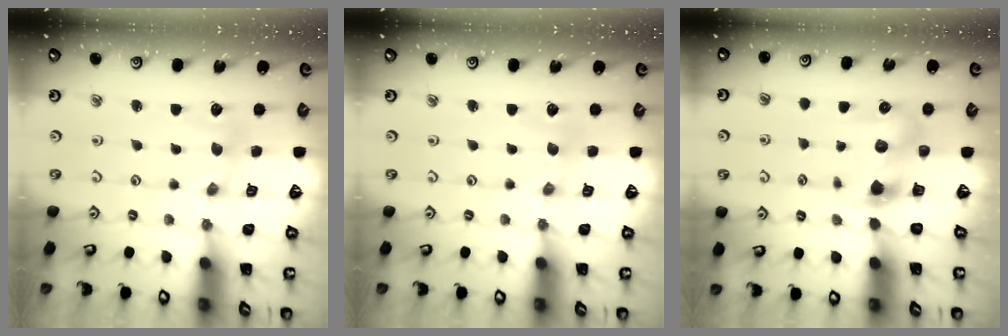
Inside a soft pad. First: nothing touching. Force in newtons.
{"total": 0.0}
{"total": 6.1, "press": 6.1, "slide": 0.4}